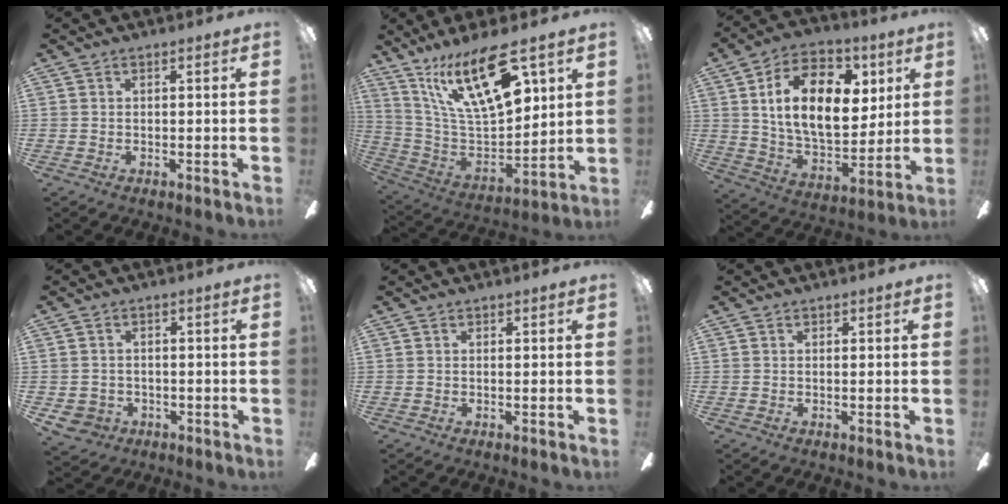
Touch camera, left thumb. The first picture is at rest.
{"total": 22.4, "force": [12.9, 7.7, 16.6], "torque": [-0.311, -0.074, 0.216]}
{"total": 21.3, "force": [7.1, 12.9, 15.5], "torque": [-0.265, -0.009, 0.121]}
{"total": 4.0, "force": [-1.5, 3.6, 1.0], "torque": [-0.042, 0.006, -0.030]}
{"total": 0.0}
{"total": 0.0}